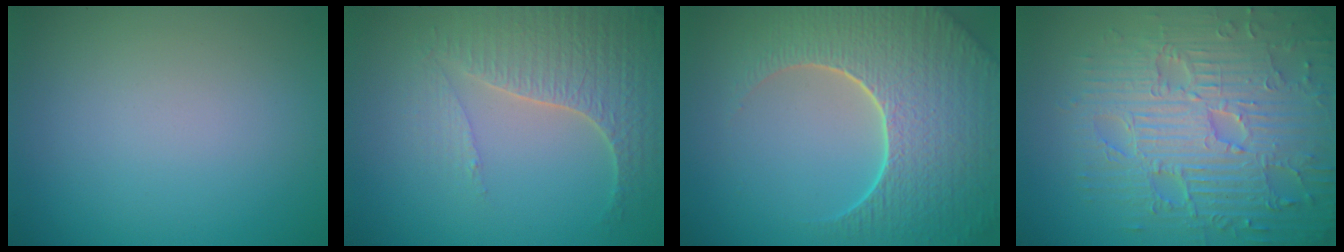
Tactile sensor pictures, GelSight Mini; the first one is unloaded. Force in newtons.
{"total": 4.6, "press": 4.1, "slide": 2.0}
{"total": 9.3, "press": 6.6, "slide": 6.5}
{"total": 9.4, "press": 6.9, "slide": 6.4}